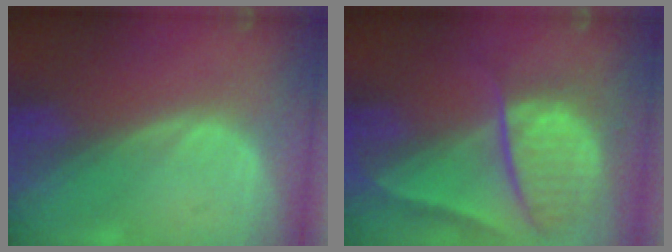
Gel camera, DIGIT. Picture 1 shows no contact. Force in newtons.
{"total": 10.2, "press": 8.6, "slide": 5.4}